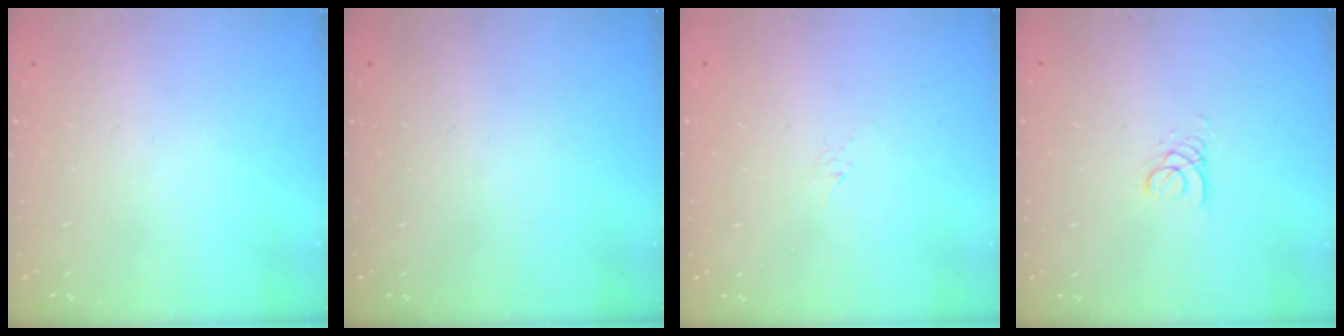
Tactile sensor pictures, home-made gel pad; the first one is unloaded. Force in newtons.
{"total": 0.0}
{"total": 2.8, "press": 2.7, "slide": 0.6}
{"total": 2.6, "press": 2.6, "slide": 0.2}